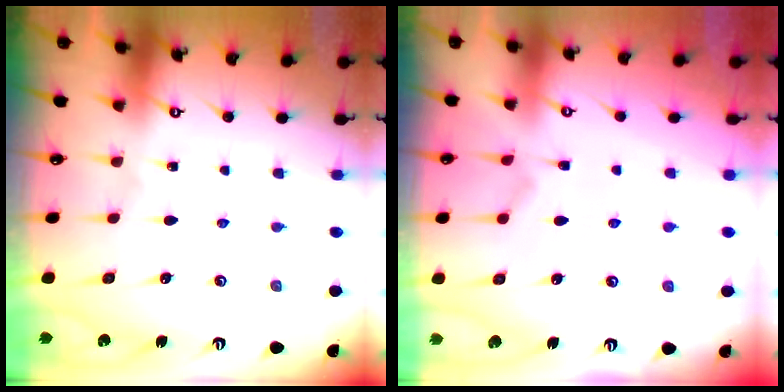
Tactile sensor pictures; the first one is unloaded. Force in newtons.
{"total": 1.1, "press": 0.3, "slide": 1.0}